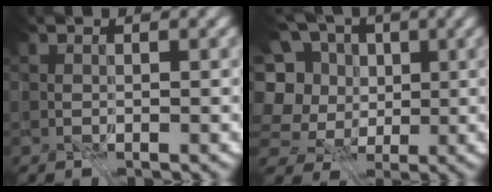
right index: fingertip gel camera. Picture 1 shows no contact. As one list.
[{"total": 6.5, "force": [-0.5, 5.5, 3.4], "torque": [-0.085, 0.006, -0.012]}]